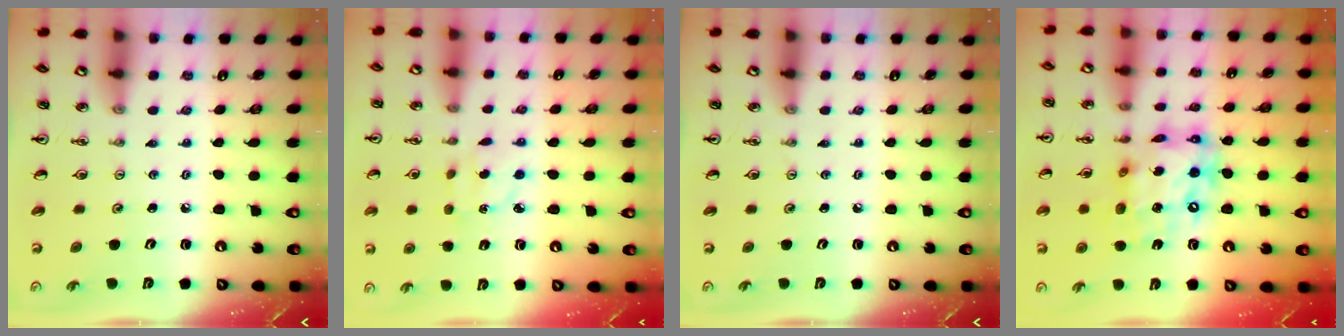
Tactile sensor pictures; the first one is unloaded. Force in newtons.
{"total": 2.9, "press": 2.9, "slide": 0.6}
{"total": 0.0}
{"total": 16.2, "press": 16.1, "slide": 1.4}